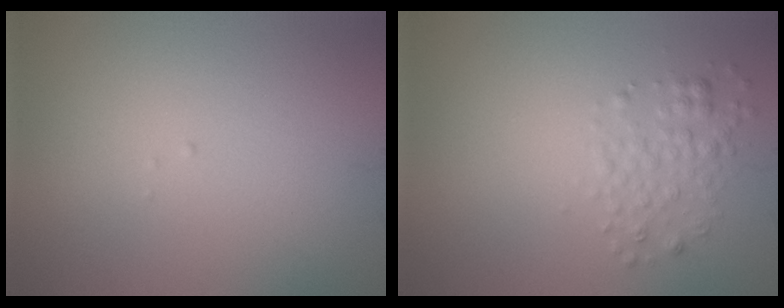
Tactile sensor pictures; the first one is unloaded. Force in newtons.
{"total": 2.0, "press": 2.0, "slide": 0.1}